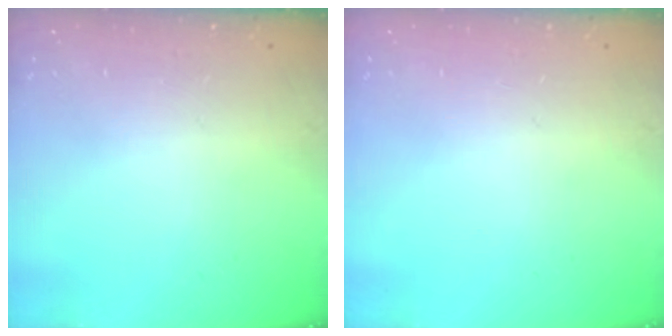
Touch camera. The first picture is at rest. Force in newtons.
{"total": 0.0}